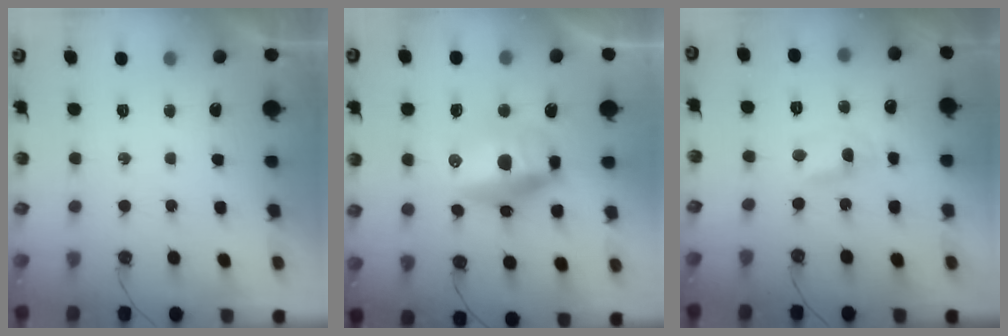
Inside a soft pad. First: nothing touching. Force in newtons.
{"total": 13.7, "press": 13.4, "slide": 2.9}
{"total": 1.8, "press": 1.8, "slide": 0.2}